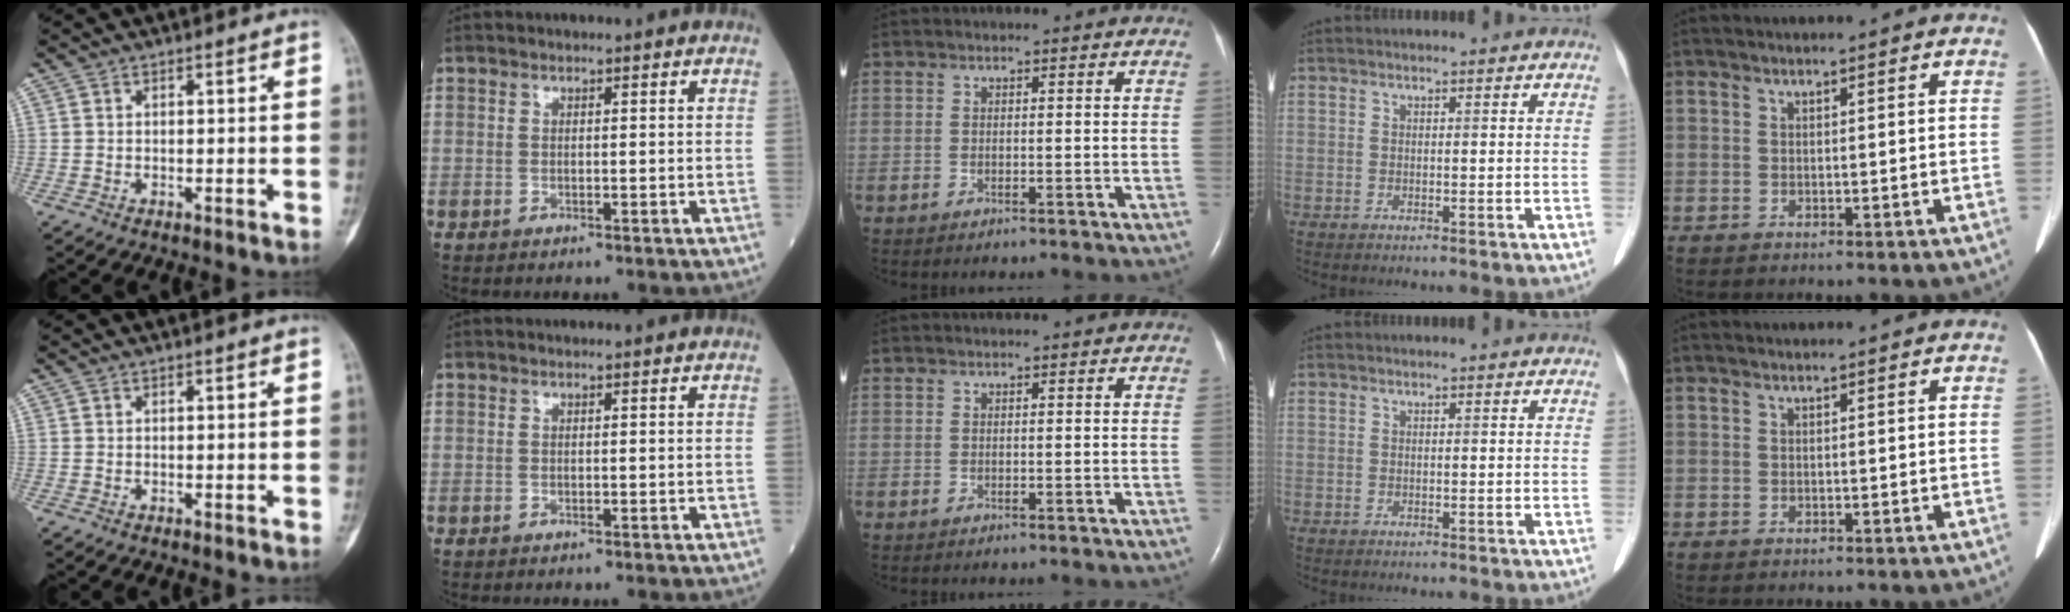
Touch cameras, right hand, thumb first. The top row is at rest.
{}